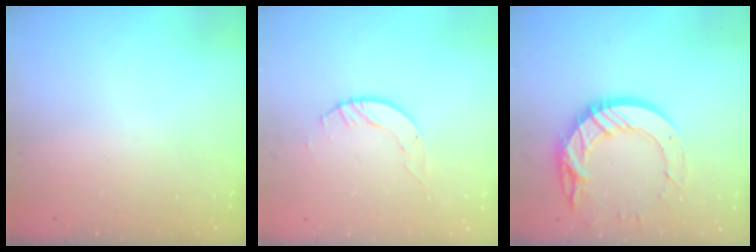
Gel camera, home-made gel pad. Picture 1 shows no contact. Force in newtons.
{"total": 4.0, "press": 4.0, "slide": 0.5}
{"total": 15.9, "press": 15.8, "slide": 1.5}